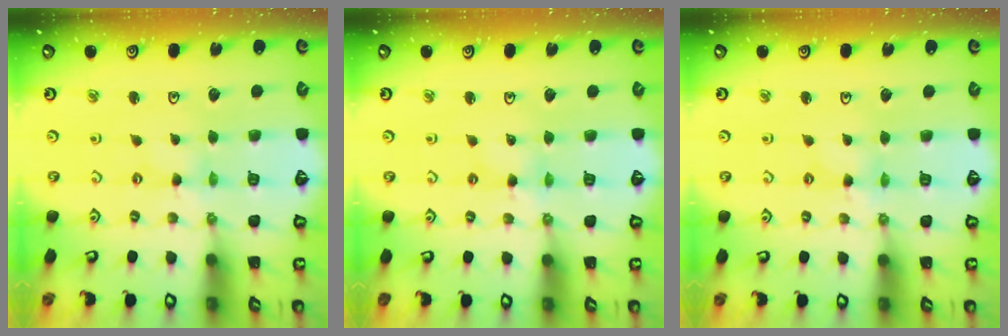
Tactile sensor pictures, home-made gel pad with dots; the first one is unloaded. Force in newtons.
{"total": 1.9, "press": 1.9, "slide": 0.2}
{"total": 0.9, "press": 0.9, "slide": 0.3}